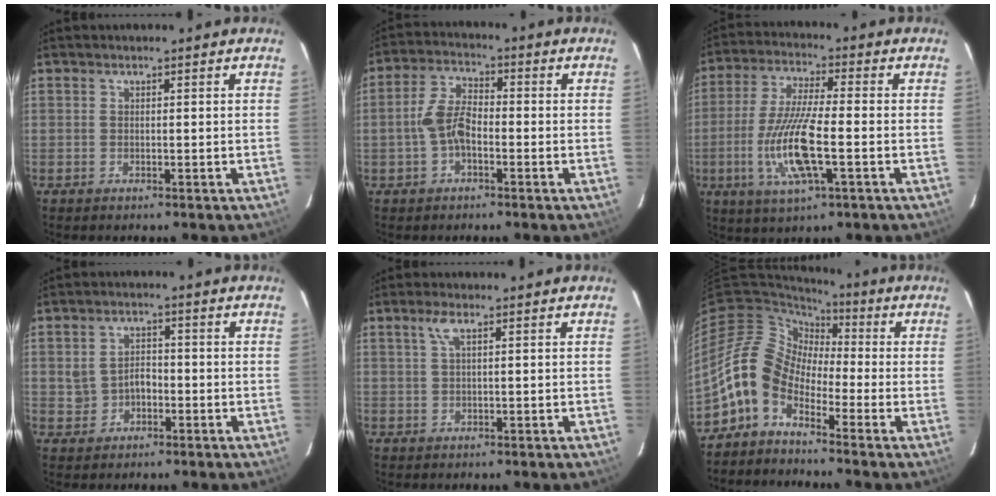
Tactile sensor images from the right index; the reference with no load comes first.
{"total": 6.3, "force": [-1.8, 3.3, 5.1], "torque": [-0.106, 0.014, -0.032]}
{"total": 13.5, "force": [-3.5, 2.7, 12.7], "torque": [-0.261, -0.013, -0.066]}
{"total": 3.9, "force": [-0.9, 3.2, 2.1], "torque": [-0.043, 0.011, -0.007]}
{"total": 2.1, "force": [0.9, 0.1, 1.9], "torque": [-0.039, 0.004, 0.019]}
{"total": 9.9, "force": [-4.9, 6.5, 5.7], "torque": [-0.104, 0.025, -0.122]}